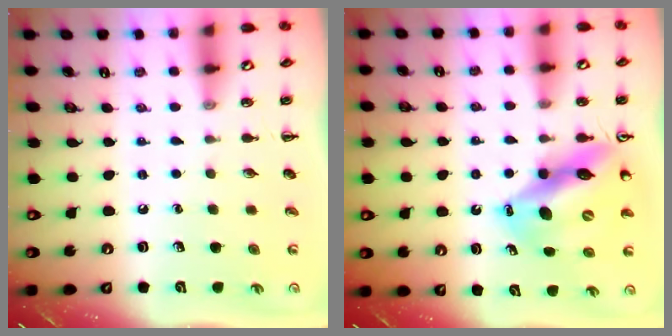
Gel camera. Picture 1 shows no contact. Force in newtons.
{"total": 14.5, "press": 13.8, "slide": 4.6}